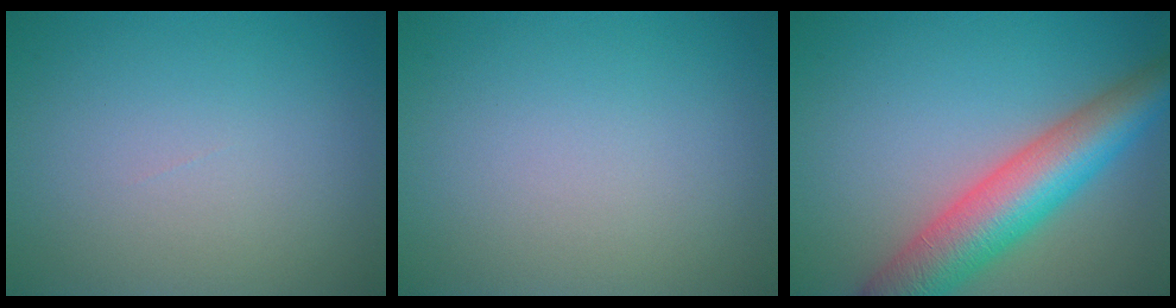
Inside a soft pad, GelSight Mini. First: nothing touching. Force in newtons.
{"total": 0.0}
{"total": 8.4, "press": 8.4, "slide": 0.3}